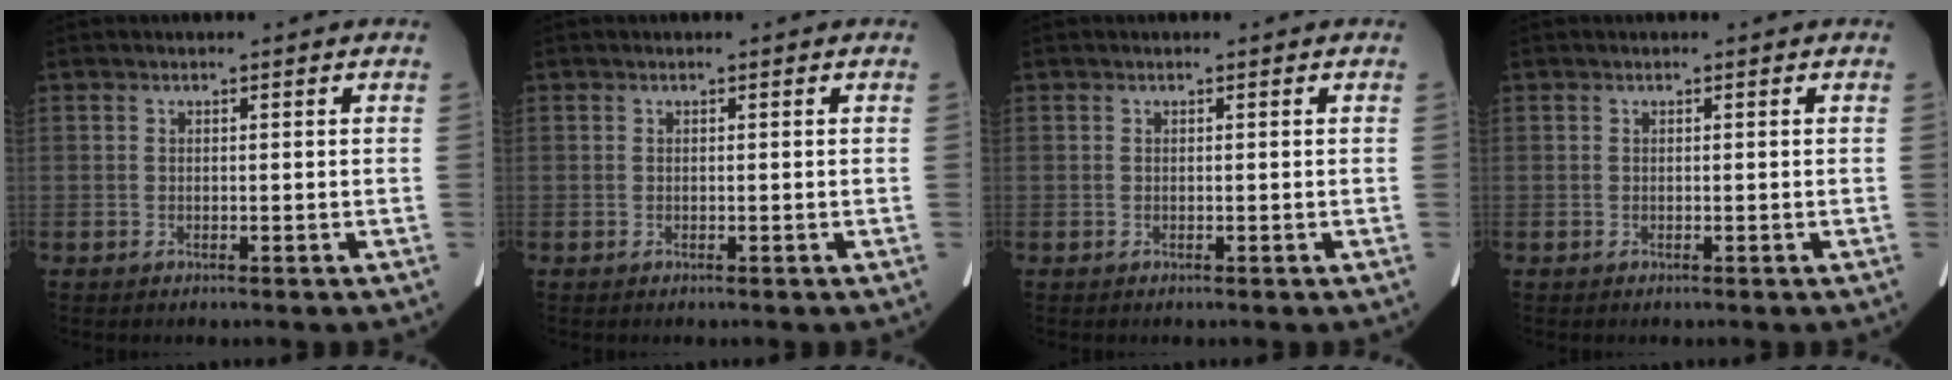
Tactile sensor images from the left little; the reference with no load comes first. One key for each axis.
{"total": 0.0}
{"total": 0.0}
{"total": 0.0}